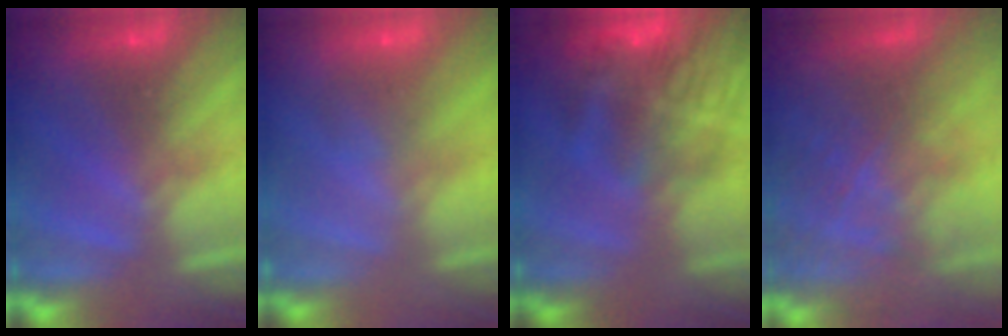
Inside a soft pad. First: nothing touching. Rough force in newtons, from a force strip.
{"total": 2.9}
{"total": 7.4}
{"total": 10.8}